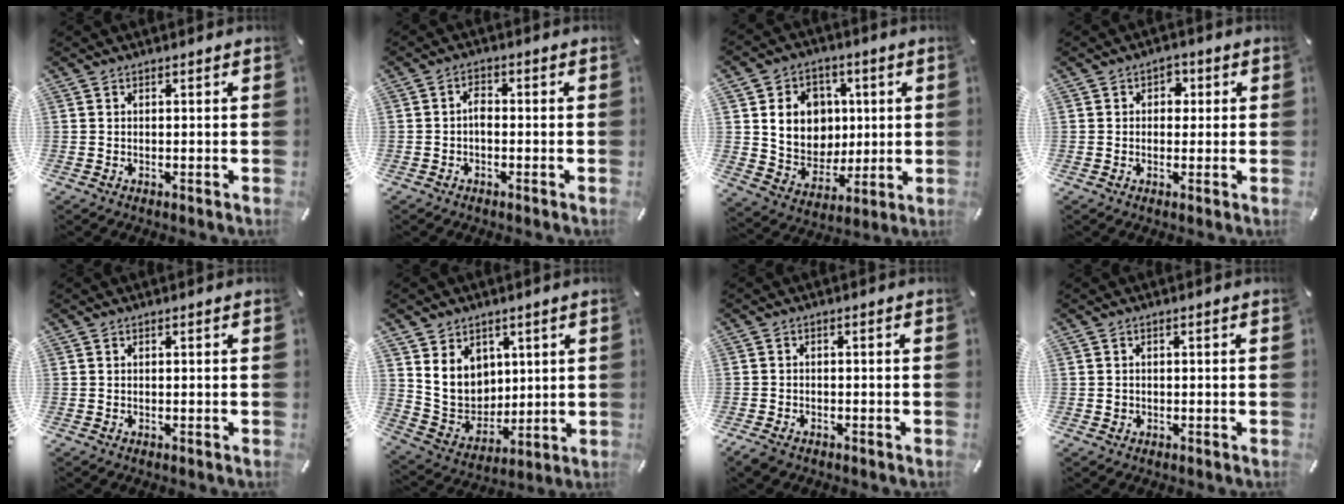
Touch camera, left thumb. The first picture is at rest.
{"total": 2.4, "force": [-0.7, 1.4, 1.8], "torque": [-0.043, 0.005, -0.016]}
{"total": 12.2, "force": [2.4, 11.1, 4.5], "torque": [-0.074, 0.000, 0.059]}
{"total": 3.1, "force": [0.1, 2.6, 1.6], "torque": [-0.010, 0.001, -0.007]}
{"total": 0.0}
{"total": 10.8, "force": [4.2, 9.5, 3.1], "torque": [-0.075, -0.029, 0.088]}
{"total": 2.2, "force": [-1.7, 1.0, 0.9], "torque": [-0.031, 0.002, -0.037]}
{"total": 0.9, "force": [-0.3, 0.8, 0.2], "torque": [-0.004, 0.005, -0.008]}